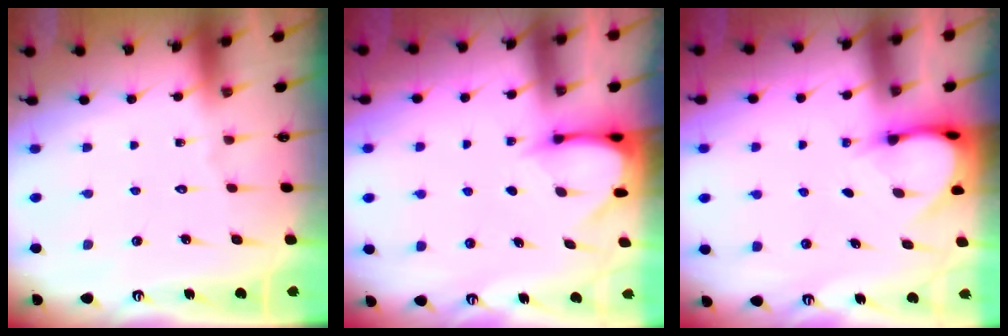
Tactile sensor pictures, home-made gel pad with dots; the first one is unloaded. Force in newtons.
{"total": 3.8, "press": 3.7, "slide": 0.3}
{"total": 4.0, "press": 4.0, "slide": 0.4}